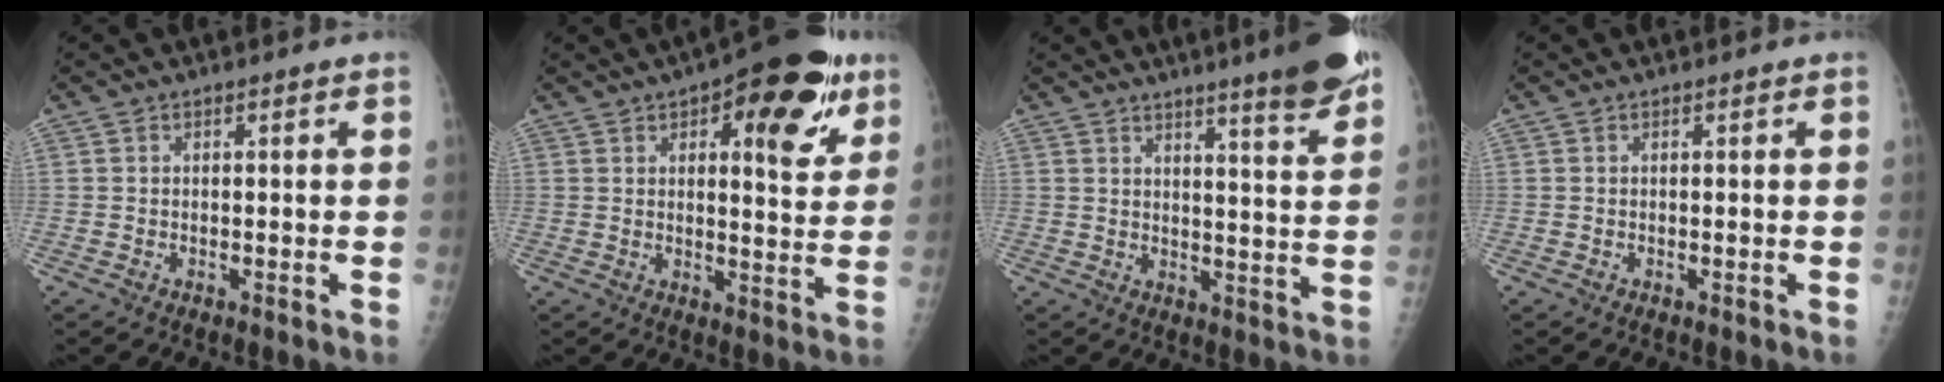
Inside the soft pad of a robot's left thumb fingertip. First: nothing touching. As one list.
[{"total": 17.0, "force": [8.3, 6.9, 13.1], "torque": [-0.132, -0.021, 0.106]}, {"total": 12.4, "force": [9.6, 1.8, 7.7], "torque": [-0.073, -0.069, 0.120]}, {"total": 0.0}]